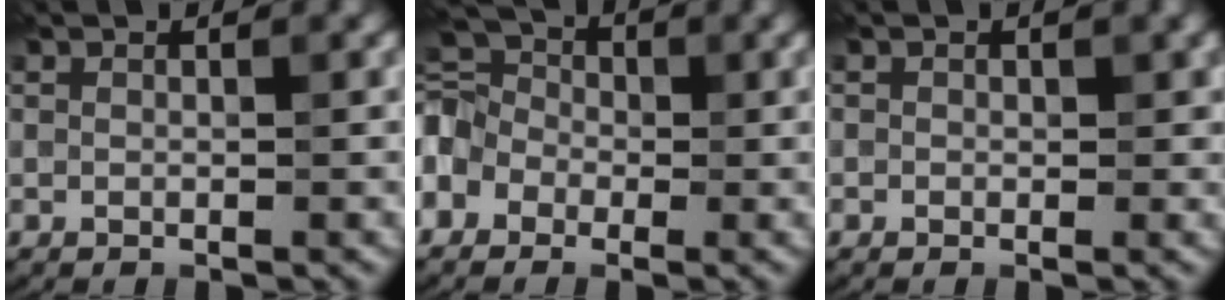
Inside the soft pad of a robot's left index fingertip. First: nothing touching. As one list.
[{"total": 7.0, "force": [-1.7, 5.4, 4.2], "torque": [-0.096, 0.020, -0.047]}, {"total": 1.0, "force": [0.2, 0.9, 0.5], "torque": [0.000, -0.004, 0.000]}]